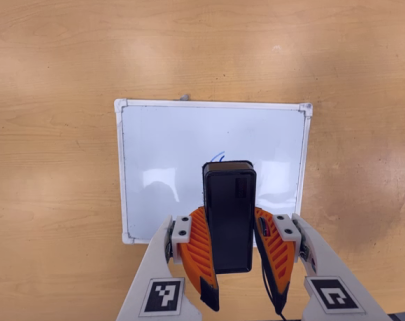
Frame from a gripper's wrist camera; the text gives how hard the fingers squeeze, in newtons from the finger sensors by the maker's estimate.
{"total": 5.4, "left": 5.0, "right": 5.8}